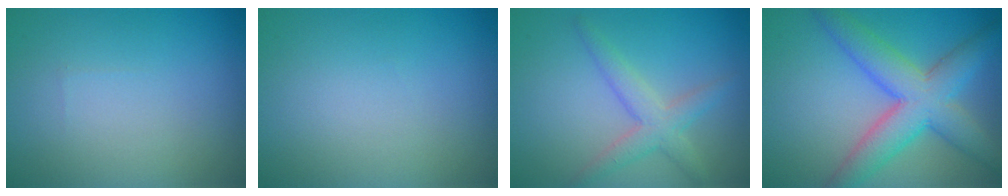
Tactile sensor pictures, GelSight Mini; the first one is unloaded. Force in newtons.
{"total": 0.0}
{"total": 3.1, "press": 3.1, "slide": 0.1}
{"total": 7.3, "press": 7.3, "slide": 0.1}